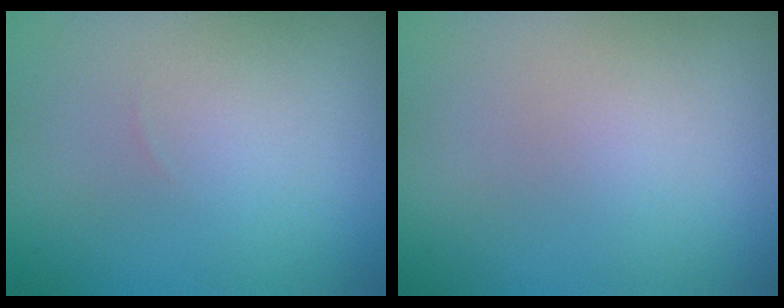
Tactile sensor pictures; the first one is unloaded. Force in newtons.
{"total": 0.0}